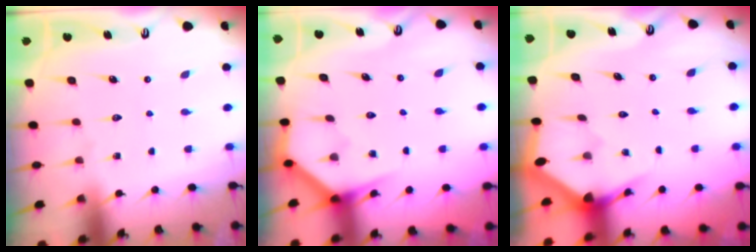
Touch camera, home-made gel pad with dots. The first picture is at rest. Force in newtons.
{"total": 3.9, "press": 3.9, "slide": 0.2}
{"total": 2.9, "press": 2.9, "slide": 0.1}